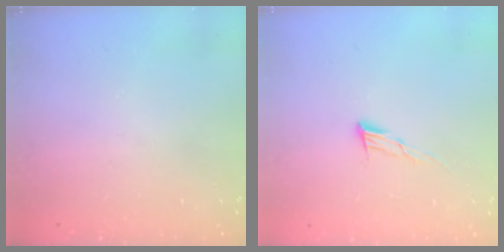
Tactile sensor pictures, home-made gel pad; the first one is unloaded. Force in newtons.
{"total": 6.9, "press": 6.8, "slide": 1.2}